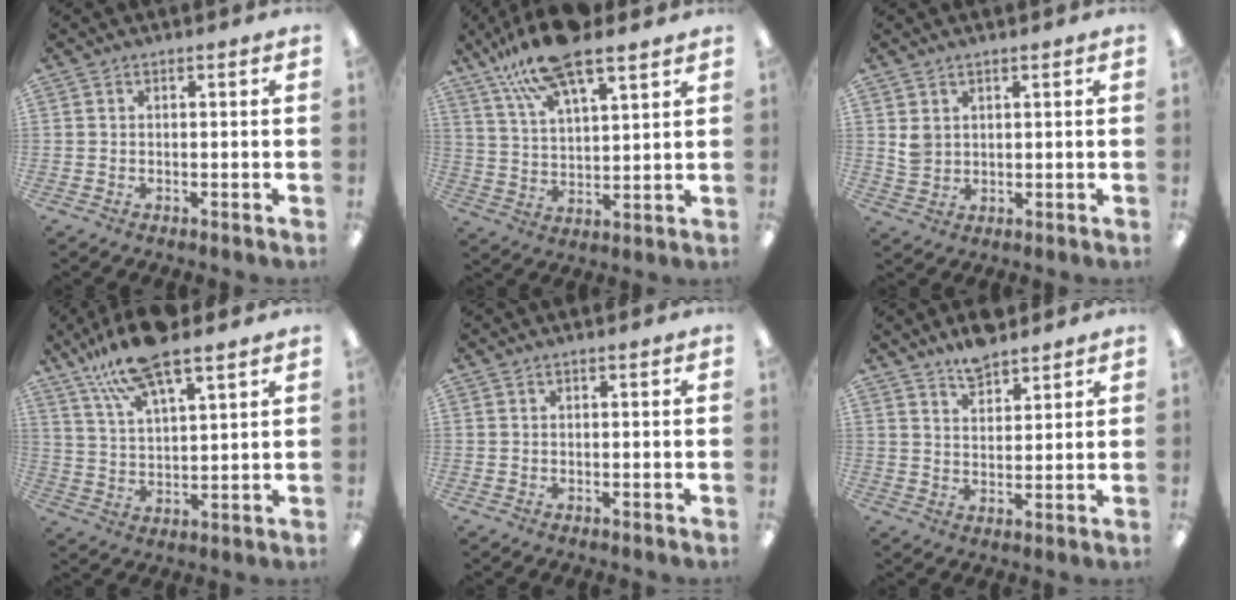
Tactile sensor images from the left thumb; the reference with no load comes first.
{"total": 15.0, "force": [11.5, 4.3, 8.6], "torque": [-0.170, -0.044, 0.201]}
{"total": 3.1, "force": [1.5, 2.4, 1.3], "torque": [-0.029, 0.001, 0.029]}
{"total": 13.9, "force": [10.6, 3.7, 8.1], "torque": [-0.166, -0.039, 0.190]}
{"total": 0.0}
{"total": 6.3, "force": [5.5, 2.3, 2.1], "torque": [-0.037, -0.029, 0.101]}